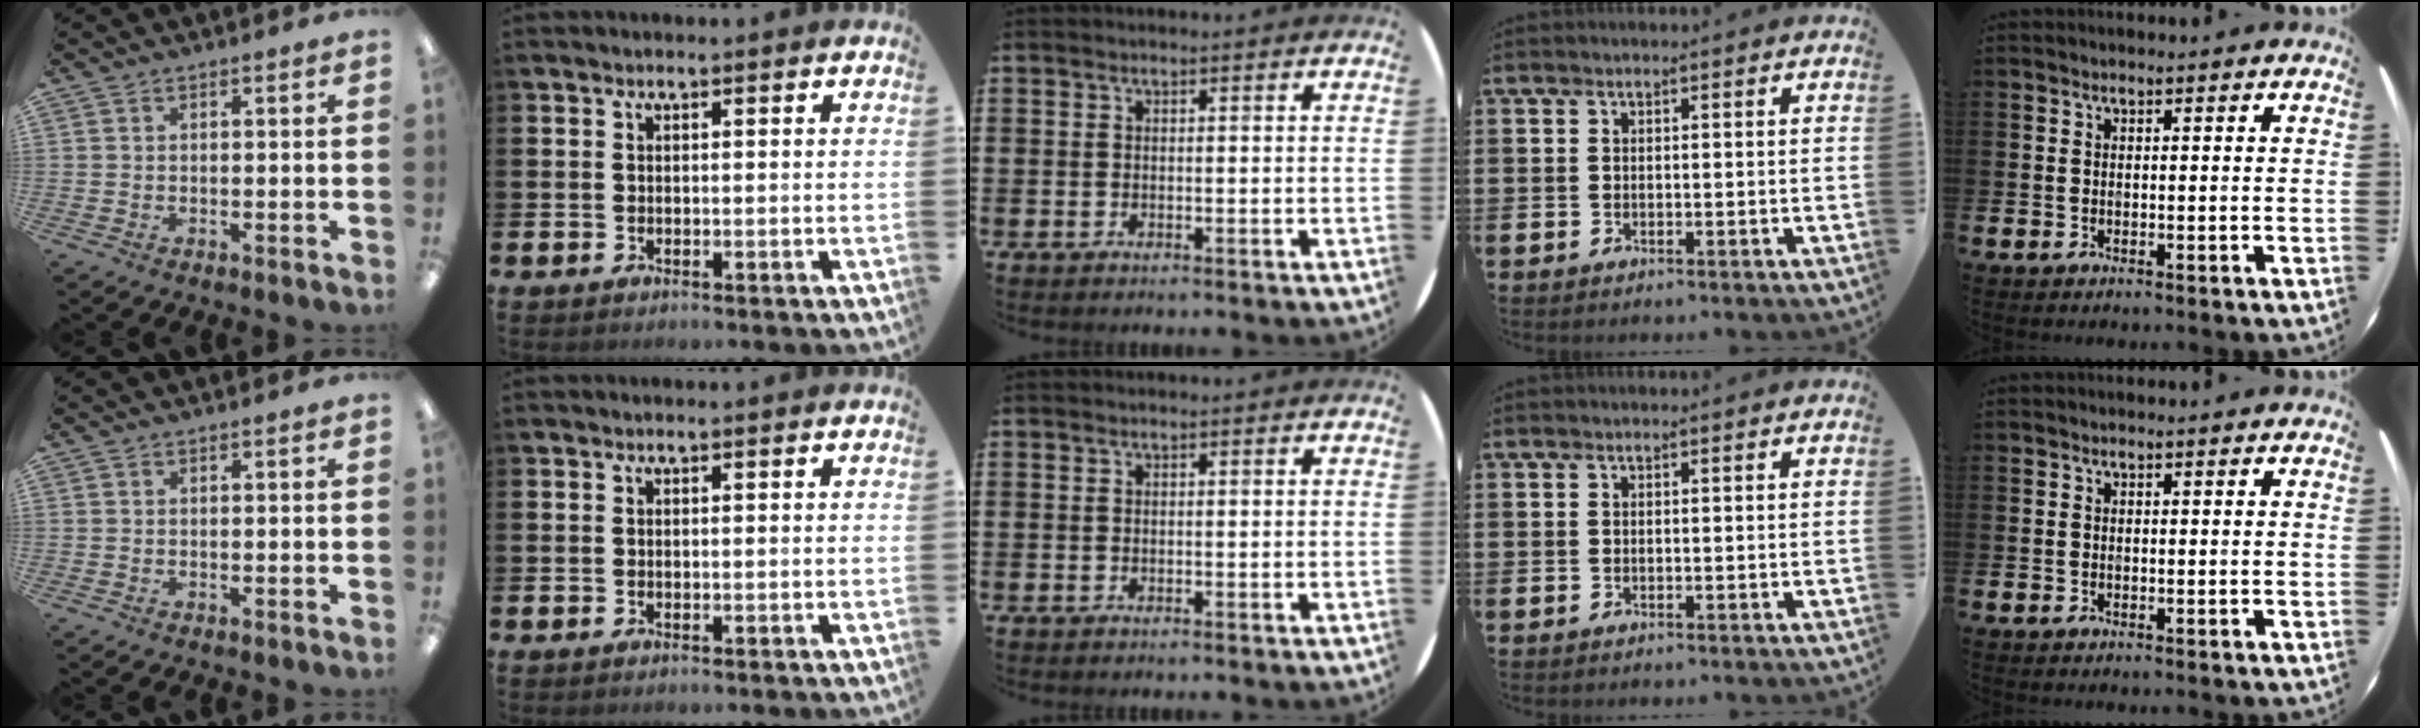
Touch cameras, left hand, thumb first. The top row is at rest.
{}